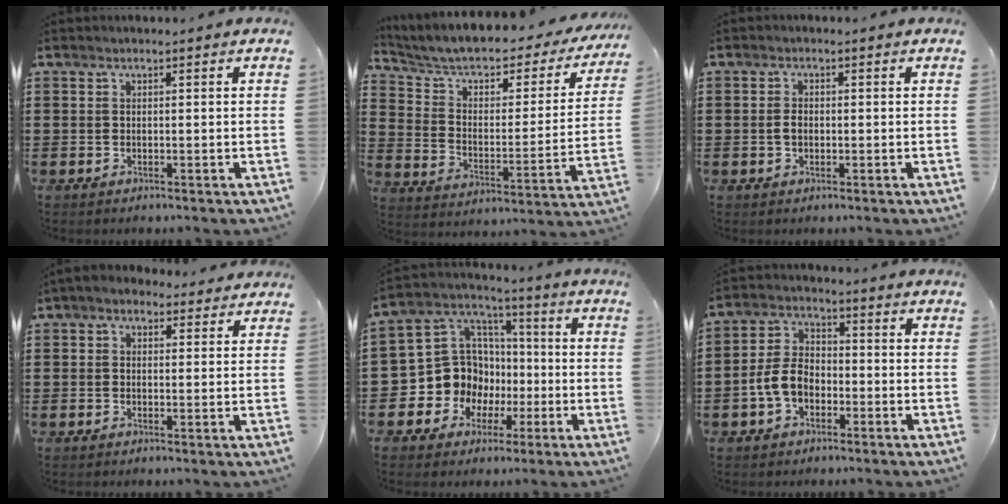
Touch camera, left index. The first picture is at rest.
{"total": 5.6, "force": [4.1, 2.4, 2.9], "torque": [-0.078, -0.031, 0.065]}
{"total": 1.9, "force": [-0.1, 1.1, 1.5], "torque": [-0.037, 0.003, -0.005]}
{"total": 2.8, "force": [2.2, 1.4, 0.8], "torque": [-0.024, 0.001, 0.041]}
{"total": 11.3, "force": [-2.0, 10.7, 3.2], "torque": [-0.117, -0.001, -0.027]}
{"total": 6.1, "force": [-2.2, 4.1, 4.0], "torque": [-0.099, 0.007, -0.049]}